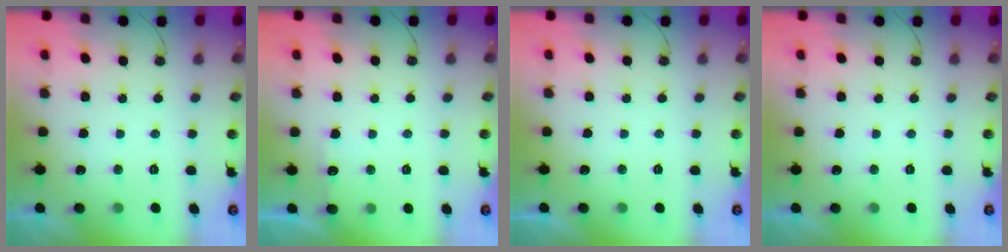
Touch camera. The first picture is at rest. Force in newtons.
{"total": 3.2, "press": 3.2, "slide": 0.5}
{"total": 0.0}
{"total": 0.0}